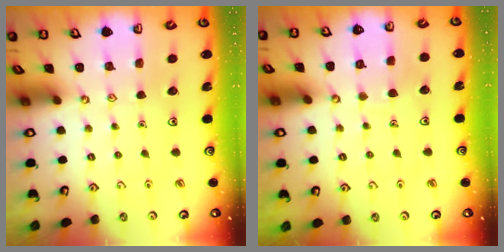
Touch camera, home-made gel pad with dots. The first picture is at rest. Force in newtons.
{"total": 3.3, "press": 3.3, "slide": 0.3}